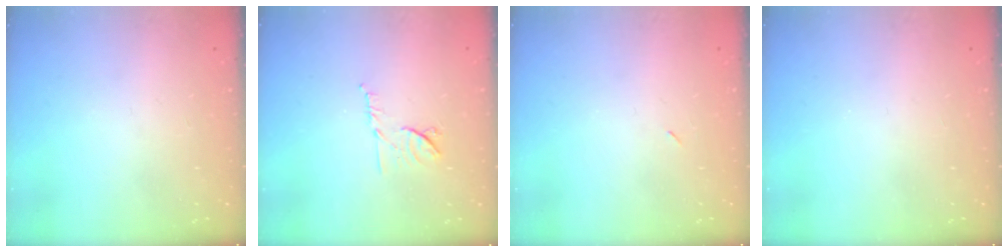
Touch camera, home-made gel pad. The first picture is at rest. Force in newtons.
{"total": 8.0, "press": 7.9, "slide": 1.0}
{"total": 2.2, "press": 1.8, "slide": 1.2}
{"total": 0.0}